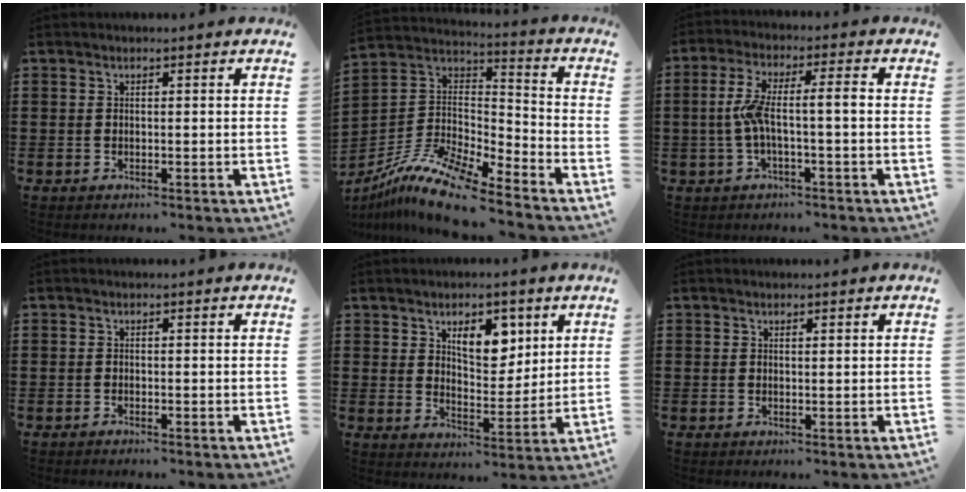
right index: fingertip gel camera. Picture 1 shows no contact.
{"total": 11.9, "force": [-9.7, 2.3, 6.5], "torque": [-0.145, 0.016, -0.197]}
{"total": 6.2, "force": [-0.7, 1.0, 6.1], "torque": [-0.124, -0.001, -0.023]}
{"total": 0.5, "force": [-0.5, 0.0, 0.1], "torque": [-0.004, -0.001, -0.011]}
{"total": 6.9, "force": [3.4, 3.8, 4.6], "torque": [-0.072, 0.001, 0.055]}
{"total": 0.6, "force": [0.3, 0.3, 0.3], "torque": [-0.006, 0.002, 0.007]}